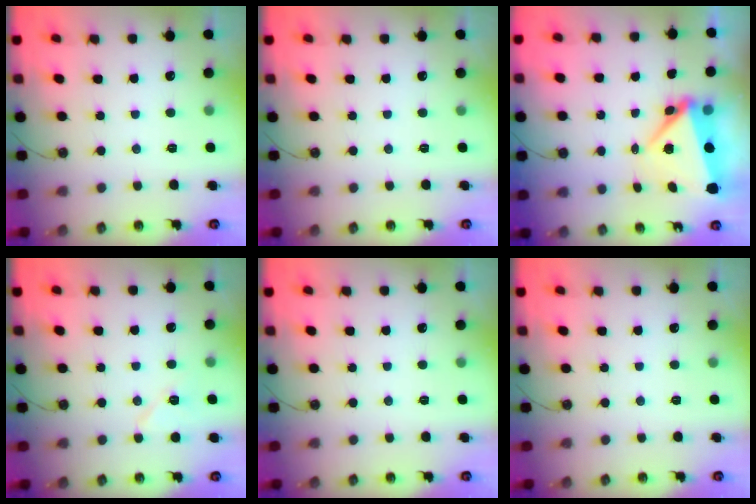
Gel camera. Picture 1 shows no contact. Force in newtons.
{"total": 0.0}
{"total": 6.7, "press": 6.6, "slide": 1.1}
{"total": 7.2, "press": 7.0, "slide": 1.8}
{"total": 0.0}
{"total": 0.0}